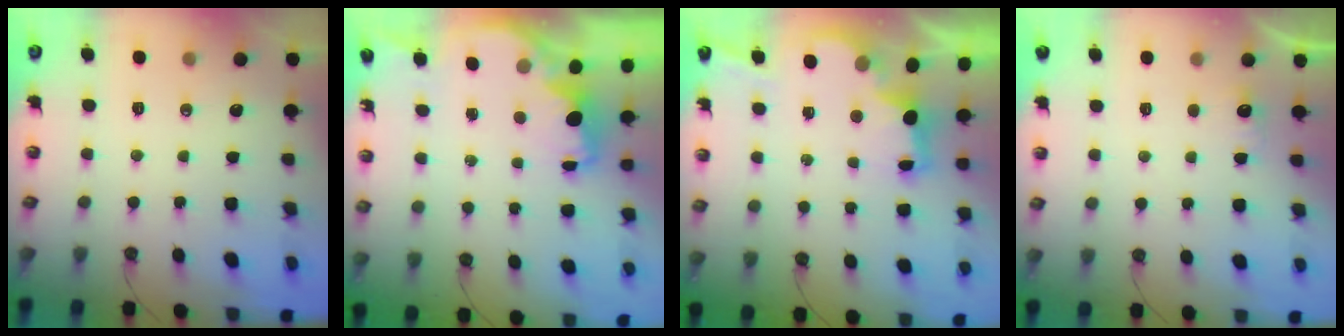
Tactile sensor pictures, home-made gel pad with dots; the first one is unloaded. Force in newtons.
{"total": 2.1, "press": 2.0, "slide": 0.5}
{"total": 2.8, "press": 2.7, "slide": 0.9}
{"total": 2.2, "press": 2.0, "slide": 0.9}